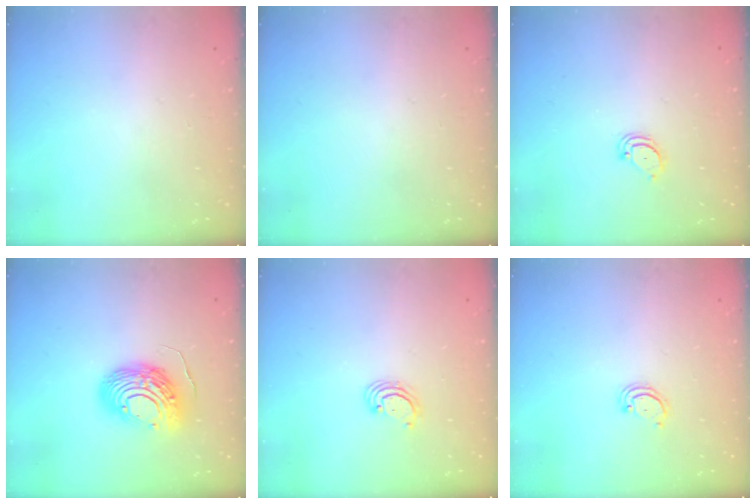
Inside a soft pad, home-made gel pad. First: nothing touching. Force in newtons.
{"total": 0.0}
{"total": 2.4, "press": 2.4, "slide": 0.2}
{"total": 12.0, "press": 11.9, "slide": 1.3}
{"total": 2.6, "press": 2.6, "slide": 0.3}
{"total": 2.4, "press": 2.4, "slide": 0.2}